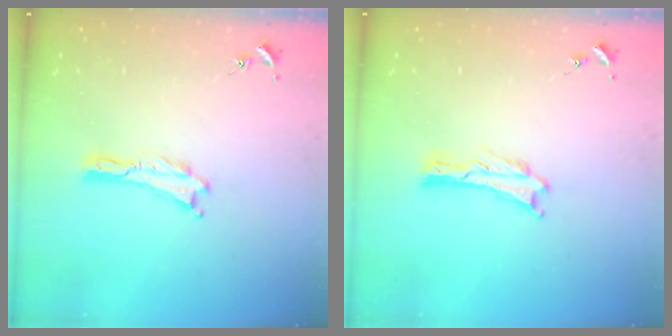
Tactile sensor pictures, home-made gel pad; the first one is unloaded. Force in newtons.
{"total": 0.0}